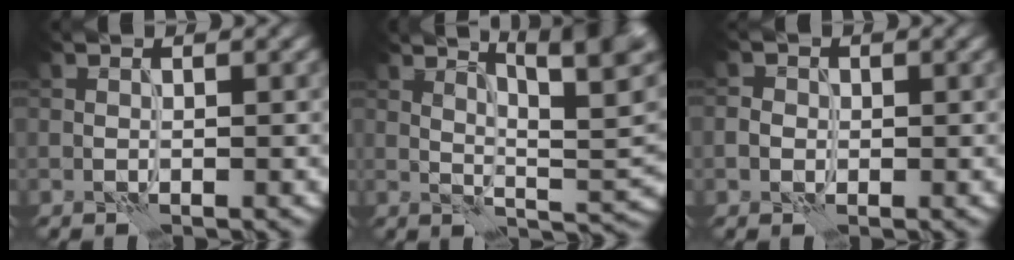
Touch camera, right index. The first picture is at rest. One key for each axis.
{"total": 10.0, "fx": 4.9, "fy": 3.2, "fz": 8.1, "tx": -0.098, "ty": 0.011, "tz": 0.059}
{"total": 1.6, "fx": -0.4, "fy": 1.5, "fz": 0.4, "tx": -0.009, "ty": 0.002, "tz": -0.010}